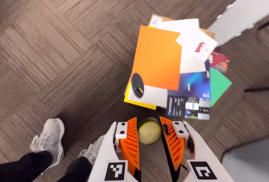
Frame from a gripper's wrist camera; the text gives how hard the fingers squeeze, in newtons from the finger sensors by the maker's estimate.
{"total": 10.7, "left": 11.6, "right": 9.9}